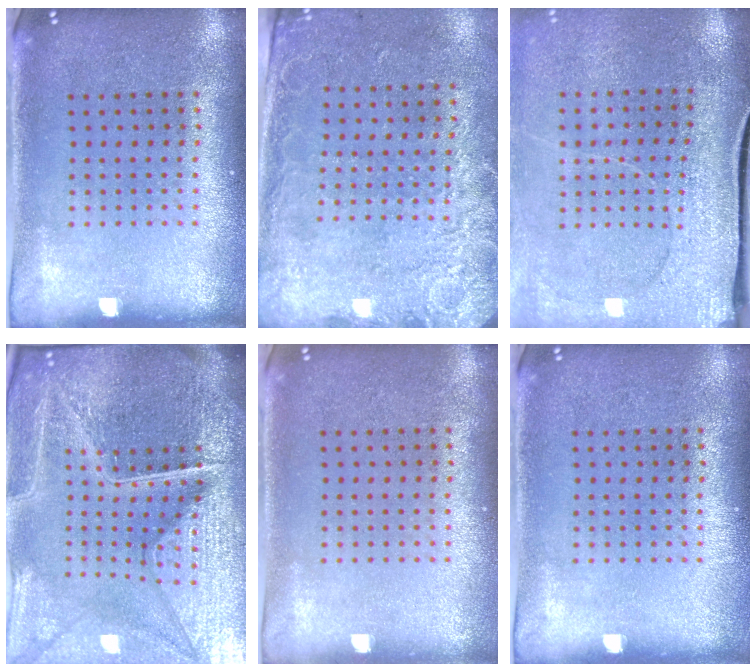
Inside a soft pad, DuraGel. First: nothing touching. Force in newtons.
{"total": 2.7, "press": 2.0, "slide": 1.8}
{"total": 3.0, "press": 2.8, "slide": 1.1}
{"total": 7.0, "press": 6.1, "slide": 3.4}
{"total": 0.0}
{"total": 0.0}